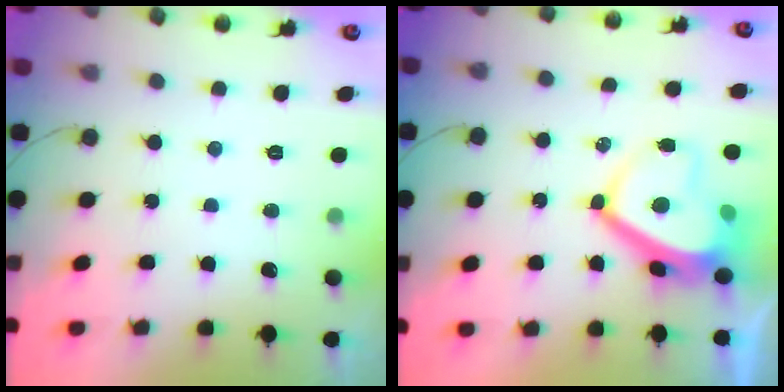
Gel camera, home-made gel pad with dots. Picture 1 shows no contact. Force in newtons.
{"total": 9.8, "press": 9.7, "slide": 1.2}